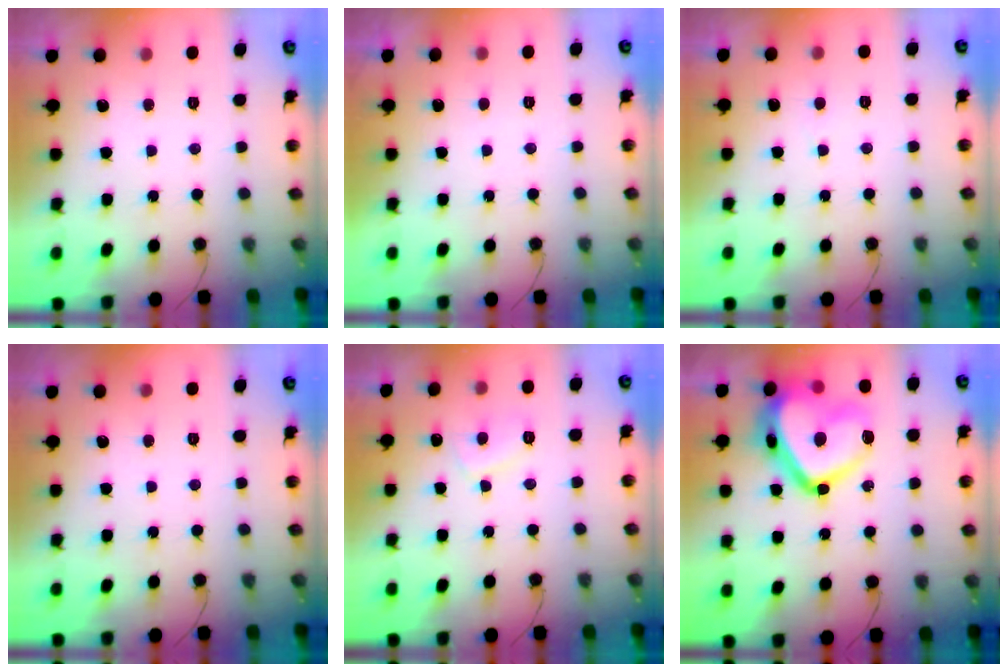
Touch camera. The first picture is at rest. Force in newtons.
{"total": 0.8, "press": 0.7, "slide": 0.4}
{"total": 2.0, "press": 2.0, "slide": 0.2}
{"total": 0.0}
{"total": 4.2, "press": 4.2, "slide": 0.5}
{"total": 22.8, "press": 22.7, "slide": 1.8}